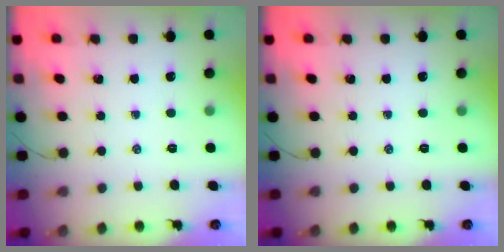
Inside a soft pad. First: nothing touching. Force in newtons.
{"total": 0.0}